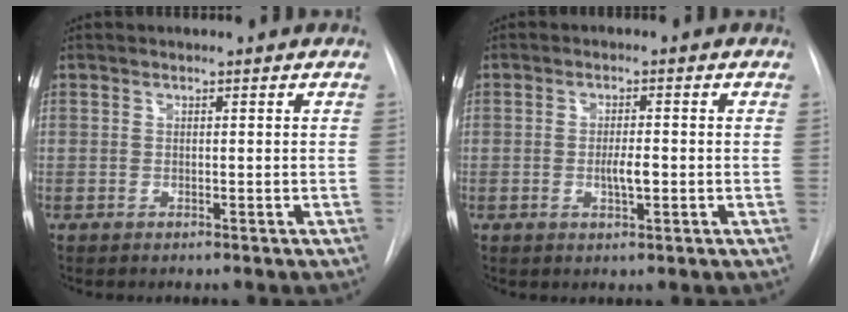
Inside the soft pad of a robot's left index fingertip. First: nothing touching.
{"total": 3.2, "force": [-1.6, 0.6, 2.7], "torque": [-0.049, -0.006, -0.022]}